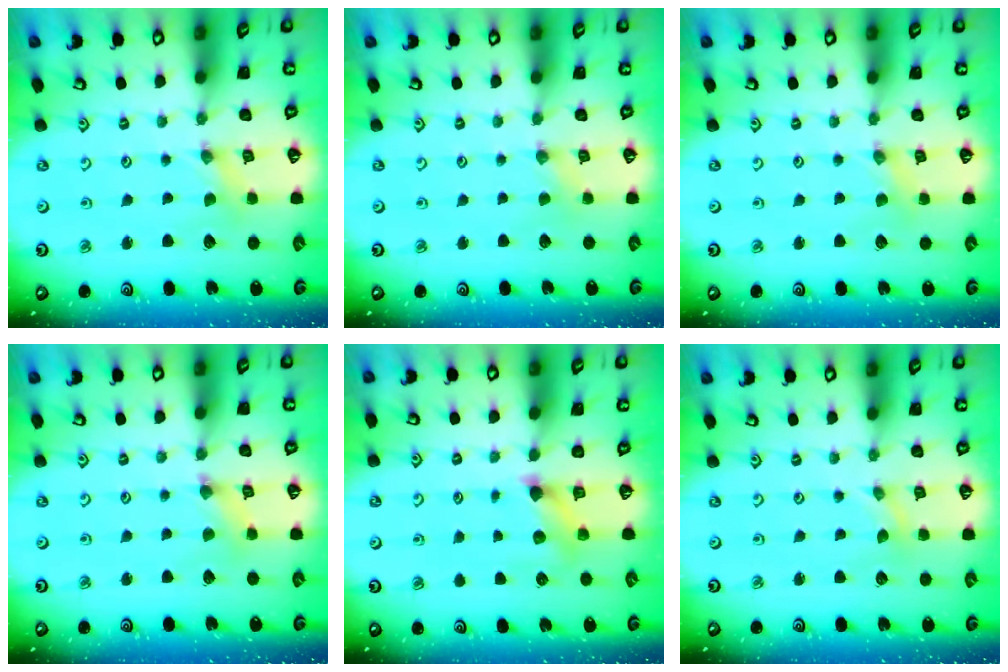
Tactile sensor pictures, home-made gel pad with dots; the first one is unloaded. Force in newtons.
{"total": 1.5, "press": 1.5, "slide": 0.3}
{"total": 1.0, "press": 0.9, "slide": 0.3}
{"total": 2.3, "press": 2.3, "slide": 0.3}
{"total": 6.5, "press": 6.4, "slide": 0.8}
{"total": 0.0}